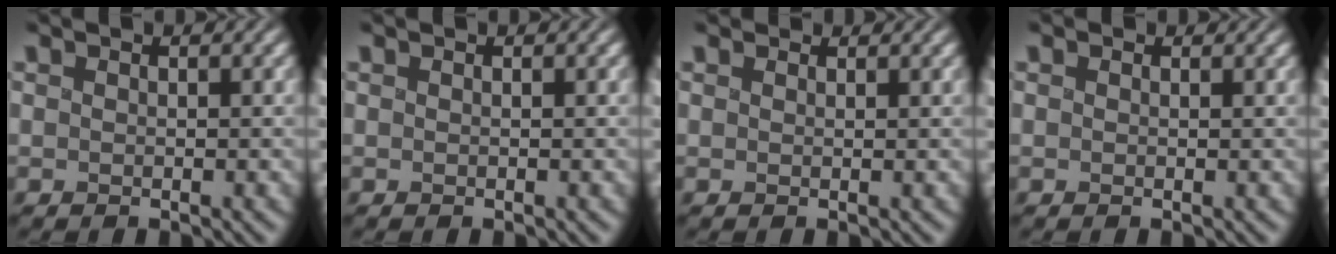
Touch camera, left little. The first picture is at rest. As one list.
[{"total": 0.0}, {"total": 1.7, "force": [1.5, 0.7, 0.4], "torque": [-0.009, -0.001, 0.027]}, {"total": 1.0, "force": [0.7, 0.6, 0.3], "torque": [-0.006, -0.001, 0.010]}]